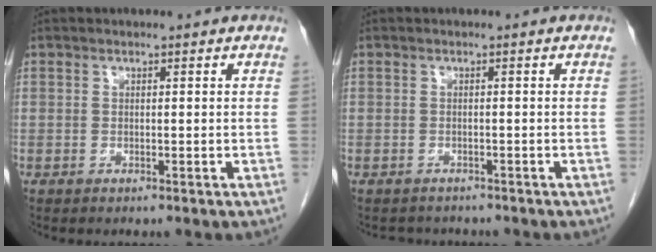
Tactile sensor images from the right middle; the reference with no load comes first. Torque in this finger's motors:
{"motor_torque": [-0.15, 0.15, -0.04, -0.01]}